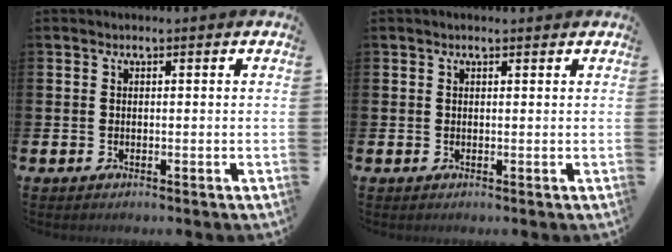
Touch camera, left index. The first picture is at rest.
{"total": 0.6, "force": [0.5, 0.1, 0.3], "torque": [-0.006, 0.001, 0.009]}